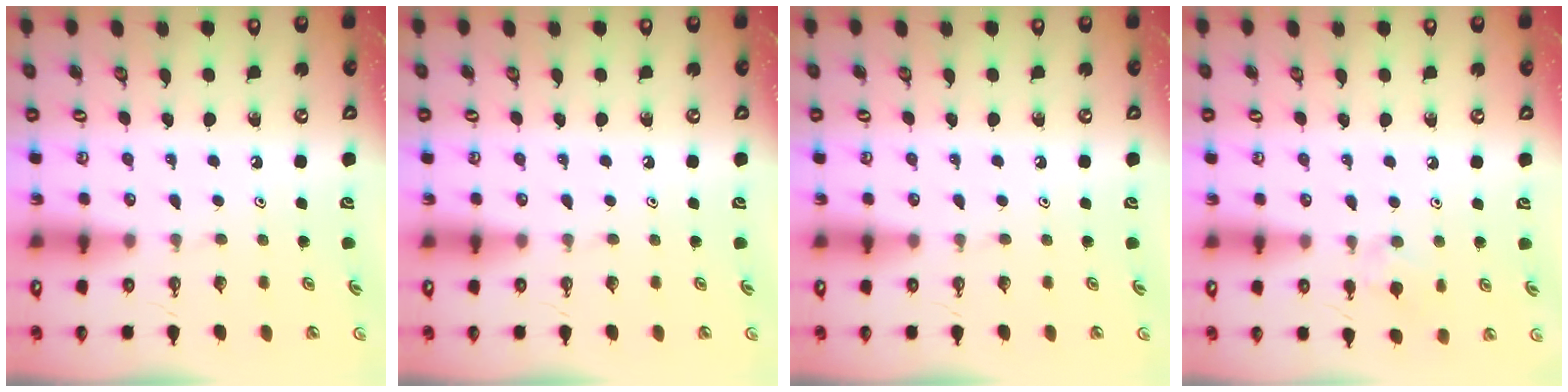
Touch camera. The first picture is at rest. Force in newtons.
{"total": 0.0}
{"total": 0.0}
{"total": 7.5, "press": 7.5, "slide": 0.9}